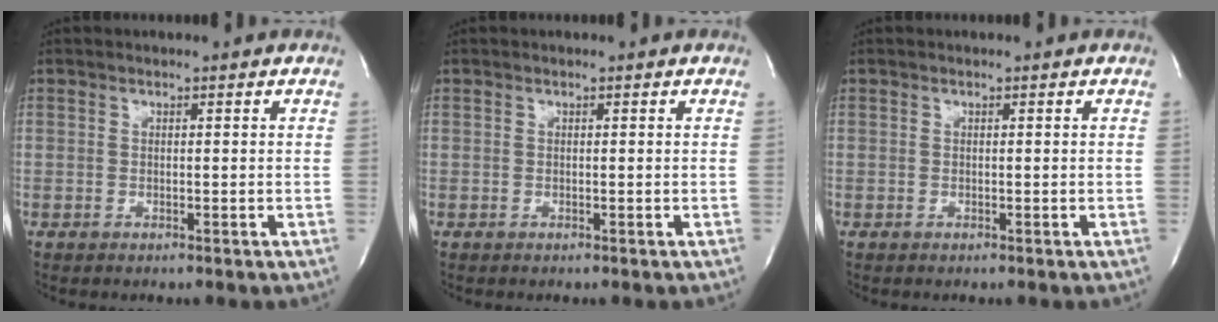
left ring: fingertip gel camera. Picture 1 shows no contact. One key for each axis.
{"total": 0.0}
{"total": 0.0}